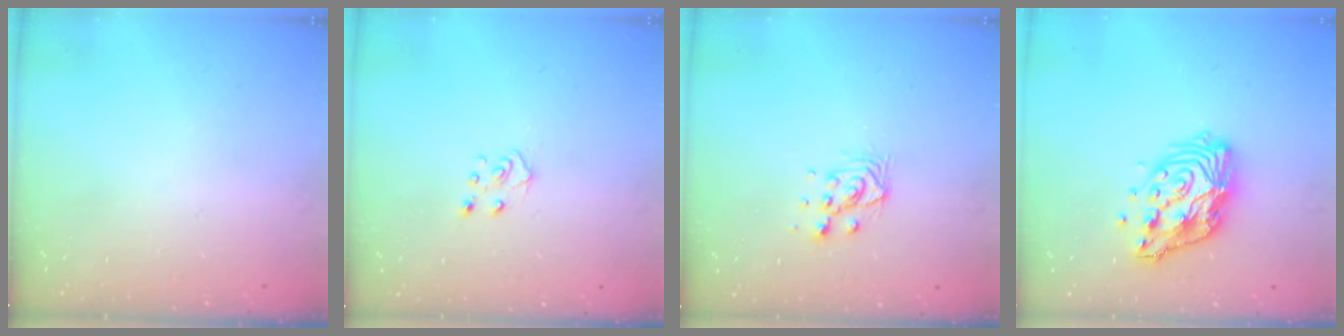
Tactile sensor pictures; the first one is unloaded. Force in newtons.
{"total": 4.8, "press": 4.8, "slide": 0.4}
{"total": 6.4, "press": 6.4, "slide": 0.4}
{"total": 12.4, "press": 12.3, "slide": 1.1}